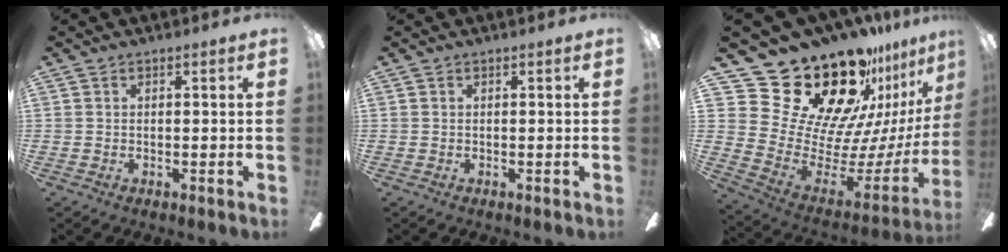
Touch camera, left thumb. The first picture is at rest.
{"total": 0.0}
{"total": 29.0, "force": [19.8, 15.1, 14.8], "torque": [-0.228, -0.182, 0.409]}